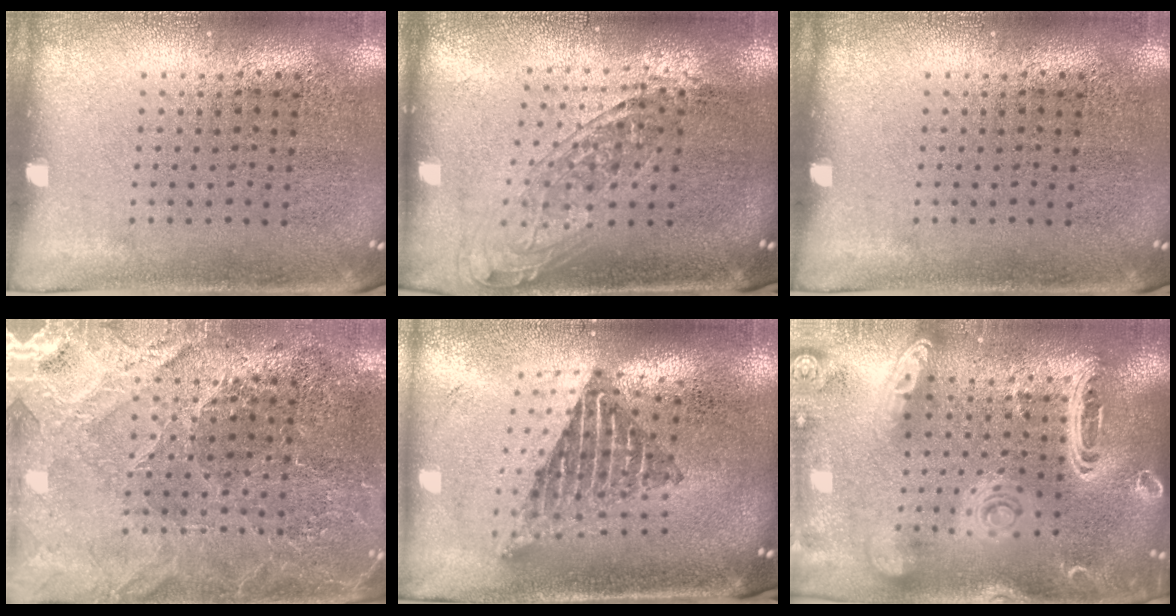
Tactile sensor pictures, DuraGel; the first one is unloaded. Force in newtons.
{"total": 1.7, "press": 1.4, "slide": 1.0}
{"total": 0.0}
{"total": 4.0, "press": 3.8, "slide": 1.3}
{"total": 2.2, "press": 1.6, "slide": 1.4}
{"total": 3.4, "press": 2.8, "slide": 2.0}